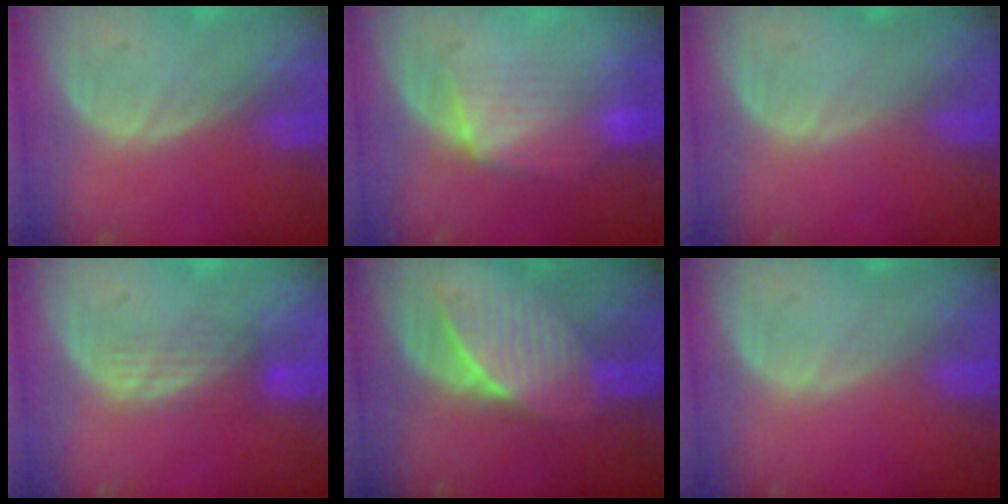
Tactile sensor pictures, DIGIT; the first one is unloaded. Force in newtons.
{"total": 7.0, "press": 6.4, "slide": 2.8}
{"total": 0.0}
{"total": 3.5, "press": 3.1, "slide": 1.6}
{"total": 7.5, "press": 6.6, "slide": 3.6}
{"total": 0.0}